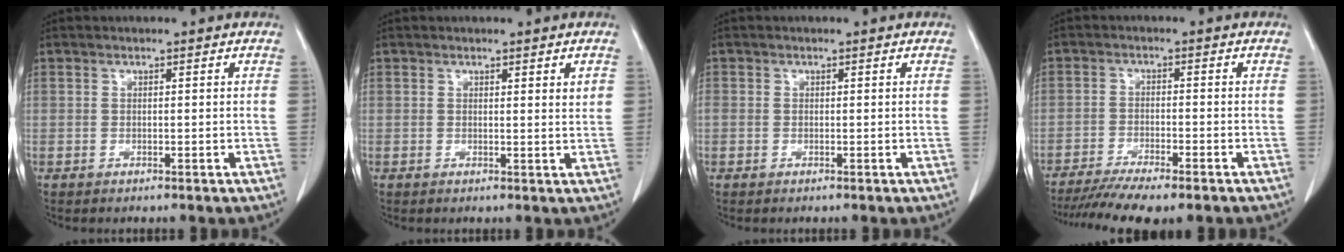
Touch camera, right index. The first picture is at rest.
{"total": 1.6, "force": [0.8, 0.1, 1.3], "torque": [-0.020, -0.005, 0.011]}
{"total": 0.5, "force": [0.0, 0.5, 0.2], "torque": [-0.005, 0.011, 0.003]}
{"total": 10.5, "force": [-8.6, 1.1, 5.9], "torque": [-0.087, -0.017, -0.135]}